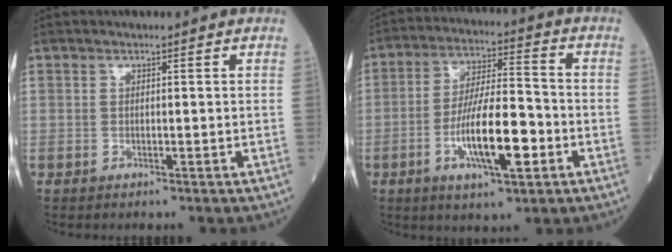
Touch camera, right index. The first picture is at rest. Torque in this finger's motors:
{"motor_torque": [1.88, -0.26, 0.90, 0.21]}